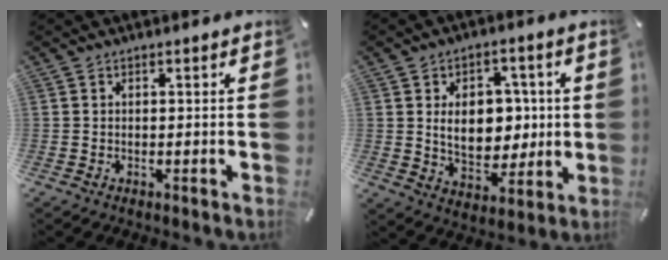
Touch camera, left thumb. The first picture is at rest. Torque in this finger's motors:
{"motor_torque": [0.08, 0.81, 1.08, -0.35, 0.27]}